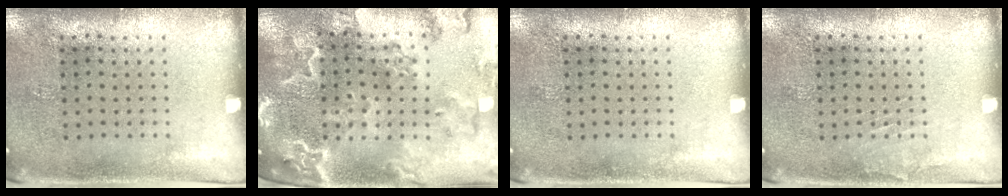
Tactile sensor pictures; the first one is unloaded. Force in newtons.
{"total": 3.5, "press": 3.1, "slide": 1.7}
{"total": 0.0}
{"total": 0.7, "press": 0.7, "slide": 0.1}